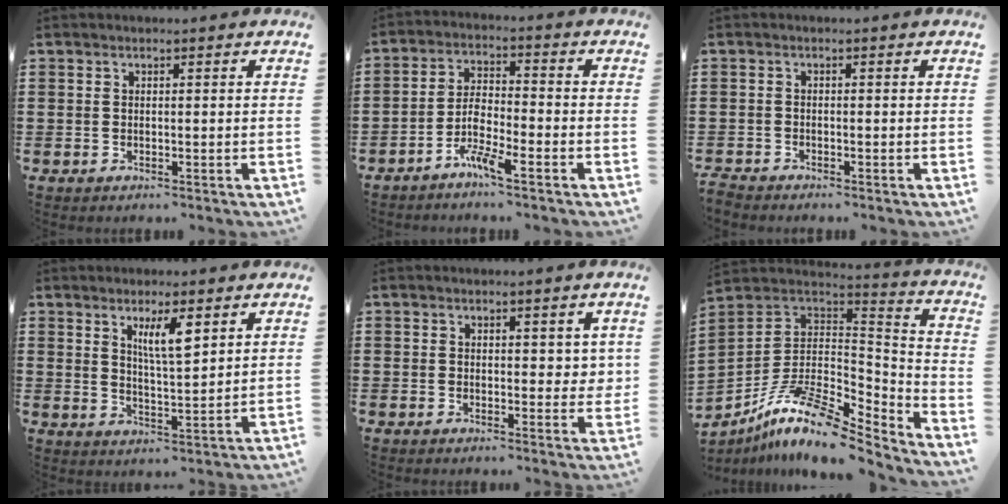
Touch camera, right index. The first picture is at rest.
{"total": 5.2, "force": [-3.6, 0.8, 3.7], "torque": [-0.092, -0.004, -0.073]}
{"total": 1.3, "force": [-1.3, 0.2, -0.1], "torque": [-0.002, 0.003, -0.029]}
{"total": 5.5, "force": [2.8, 1.2, 4.6], "torque": [-0.089, 0.002, 0.046]}
{"total": 2.5, "force": [1.5, 1.5, 1.3], "torque": [-0.005, -0.001, 0.022]}
{"total": 13.2, "force": [-8.8, 4.4, 8.8], "torque": [-0.183, 0.017, -0.169]}